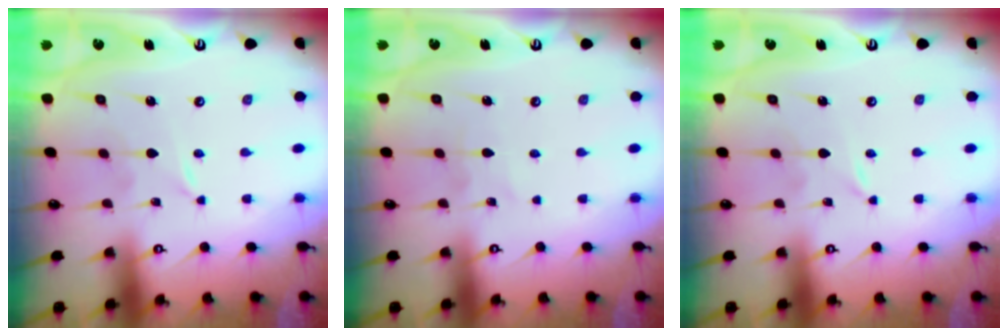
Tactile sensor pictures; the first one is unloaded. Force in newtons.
{"total": 1.5, "press": 1.5, "slide": 0.1}
{"total": 0.0}